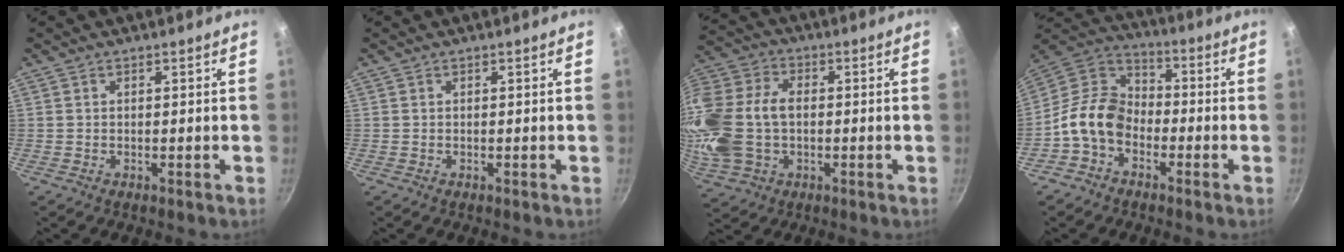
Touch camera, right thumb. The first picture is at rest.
{"total": 0.0}
{"total": 20.5, "force": [-0.6, 14.4, 14.6], "torque": [-0.324, 0.034, -0.009]}
{"total": 11.6, "force": [-4.1, 8.5, 6.8], "torque": [-0.092, 0.052, -0.107]}